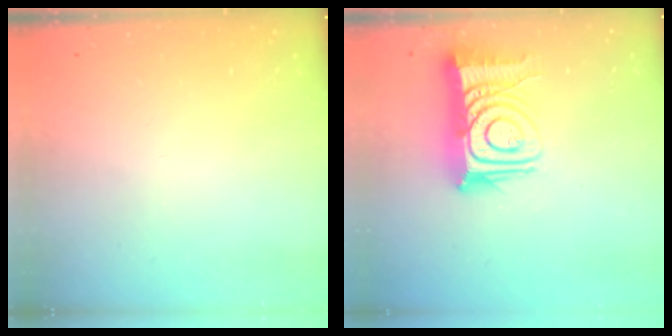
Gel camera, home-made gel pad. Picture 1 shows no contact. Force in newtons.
{"total": 15.9, "press": 15.8, "slide": 1.6}